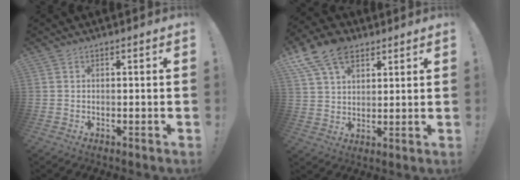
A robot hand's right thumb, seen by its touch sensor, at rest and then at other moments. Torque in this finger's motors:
{"motor_torque": [-0.17, 0.32, 0.24, 0.01, 0.08]}